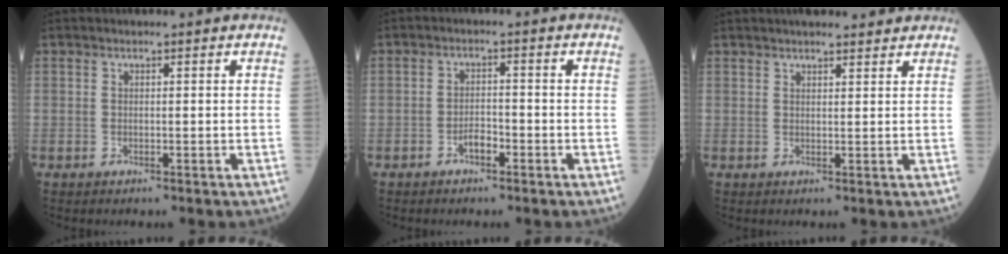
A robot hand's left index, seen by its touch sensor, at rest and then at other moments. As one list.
[{"total": 2.3, "force": [-1.6, 0.8, 1.4], "torque": [-0.021, 0.003, -0.031]}, {"total": 6.3, "force": [5.6, 1.1, 2.5], "torque": [-0.030, 0.020, 0.074]}]